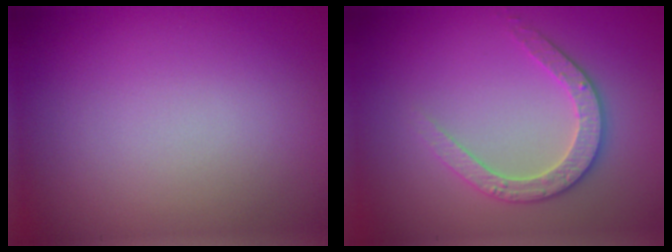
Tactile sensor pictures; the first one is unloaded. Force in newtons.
{"total": 3.1, "press": 2.9, "slide": 1.2}